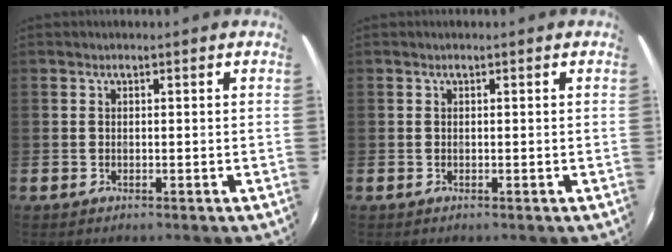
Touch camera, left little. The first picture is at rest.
{"total": 0.0}